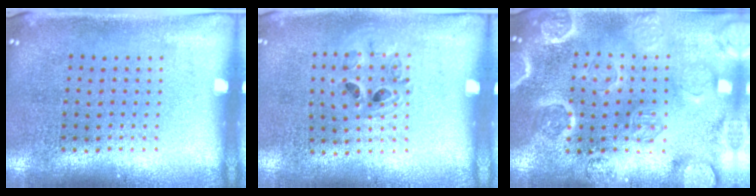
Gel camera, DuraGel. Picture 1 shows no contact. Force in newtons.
{"total": 0.9, "press": 0.9, "slide": 0.2}
{"total": 3.4, "press": 3.3, "slide": 0.8}